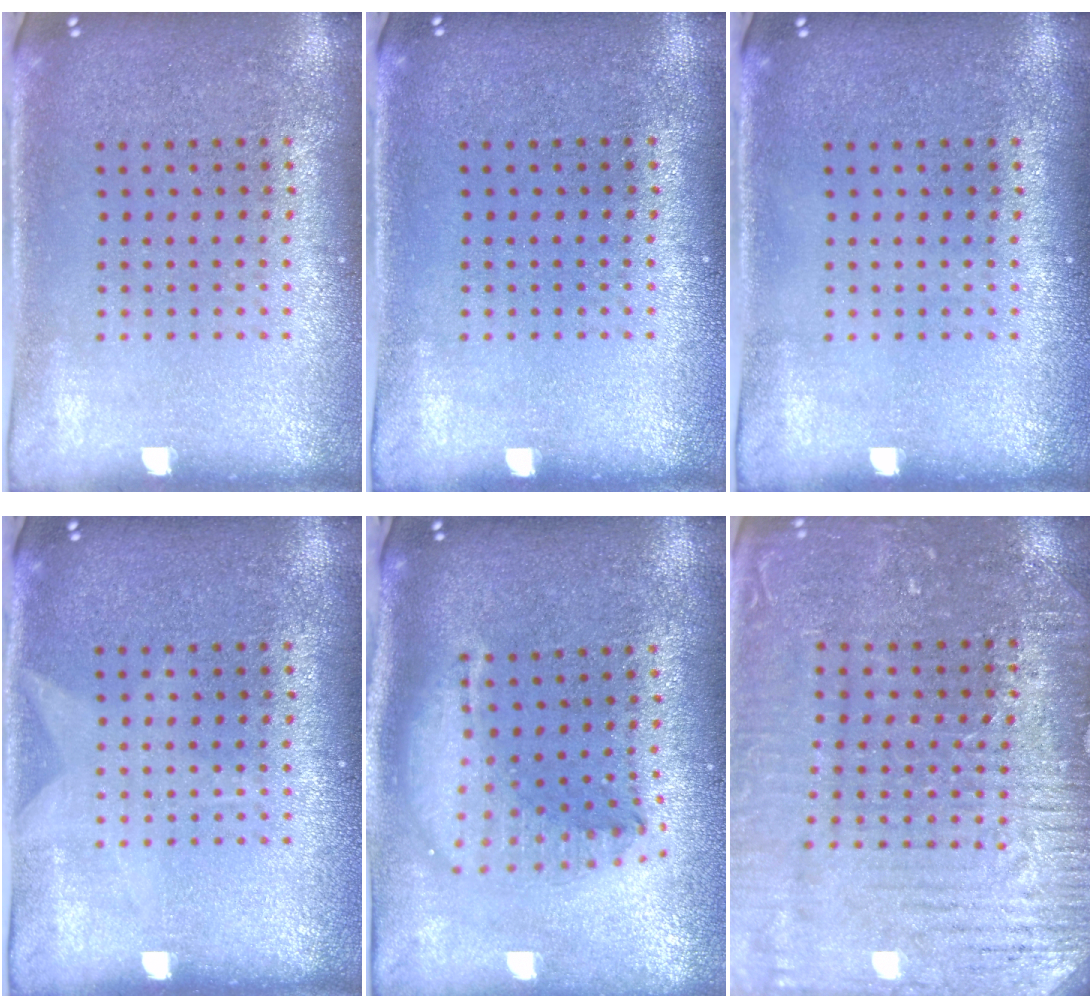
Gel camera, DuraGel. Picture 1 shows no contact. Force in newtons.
{"total": 0.0}
{"total": 0.0}
{"total": 0.9, "press": 0.9, "slide": 0.2}
{"total": 2.2, "press": 1.7, "slide": 1.4}
{"total": 3.3, "press": 3.3, "slide": 0.4}